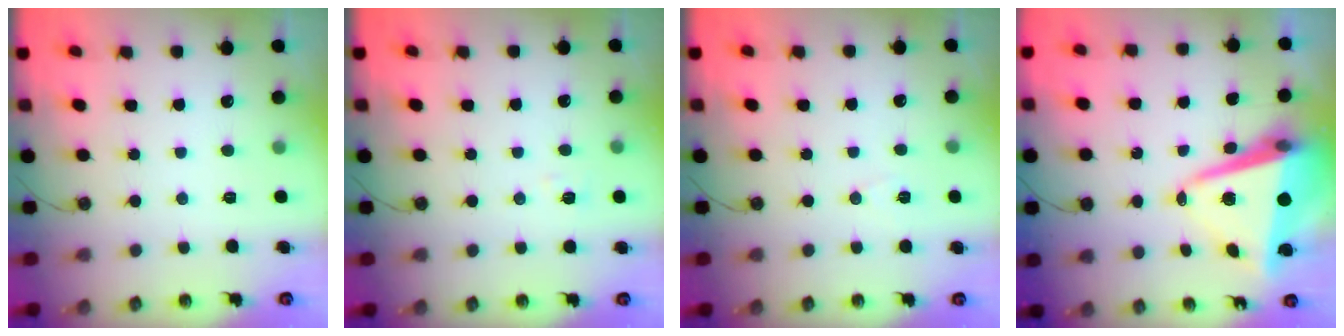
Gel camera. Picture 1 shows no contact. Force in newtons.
{"total": 5.0, "press": 4.5, "slide": 2.1}
{"total": 5.3, "press": 4.1, "slide": 3.3}
{"total": 11.5, "press": 11.3, "slide": 2.0}